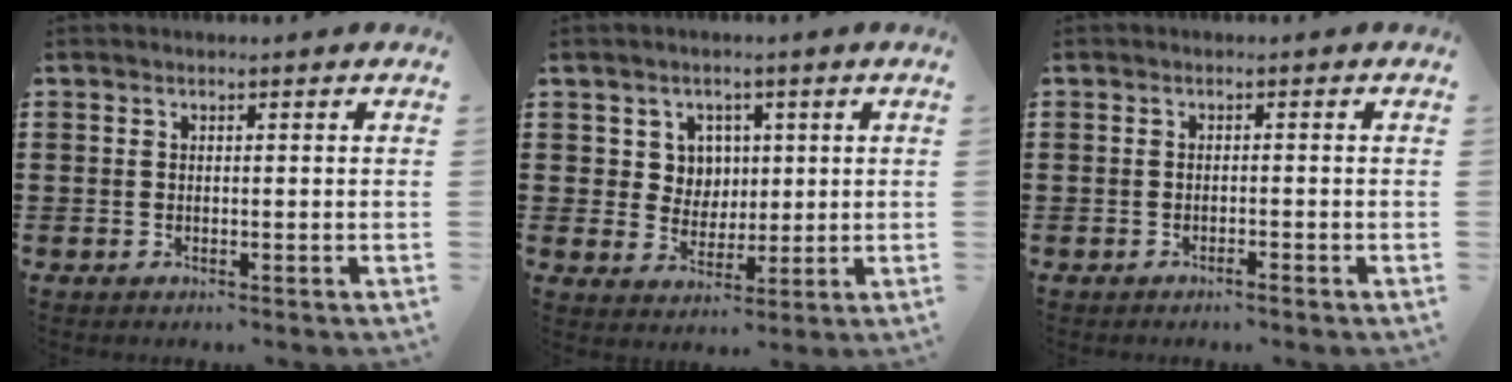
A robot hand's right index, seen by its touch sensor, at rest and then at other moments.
{"total": 4.8, "force": [1.5, 4.4, 1.1], "torque": [-0.035, 0.013, 0.025]}
{"total": 0.9, "force": [-0.8, 0.0, 0.4], "torque": [-0.010, -0.003, -0.014]}